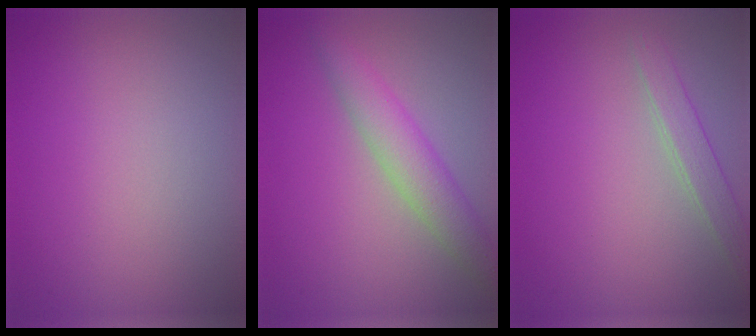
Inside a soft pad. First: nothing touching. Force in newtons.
{"total": 3.5, "press": 3.5, "slide": 0.3}
{"total": 1.9, "press": 1.9, "slide": 0.1}